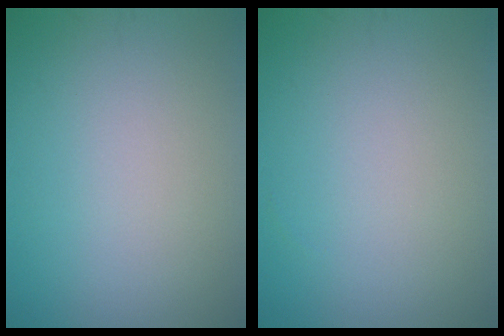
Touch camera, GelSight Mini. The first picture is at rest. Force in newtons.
{"total": 0.0}